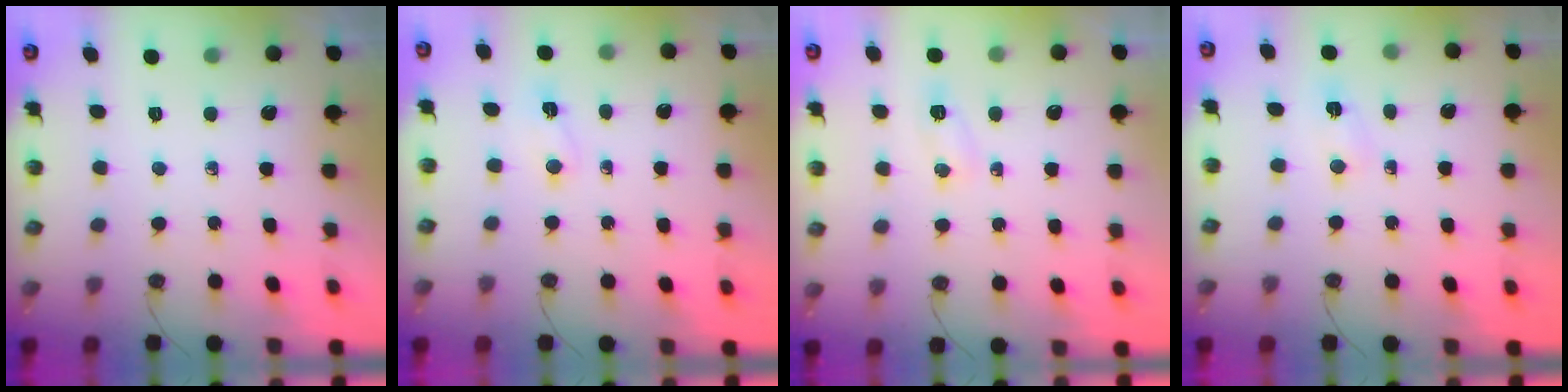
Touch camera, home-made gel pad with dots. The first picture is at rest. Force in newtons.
{"total": 3.1, "press": 3.0, "slide": 0.8}
{"total": 18.2, "press": 7.5, "slide": 16.6}
{"total": 2.7, "press": 2.7, "slide": 0.4}